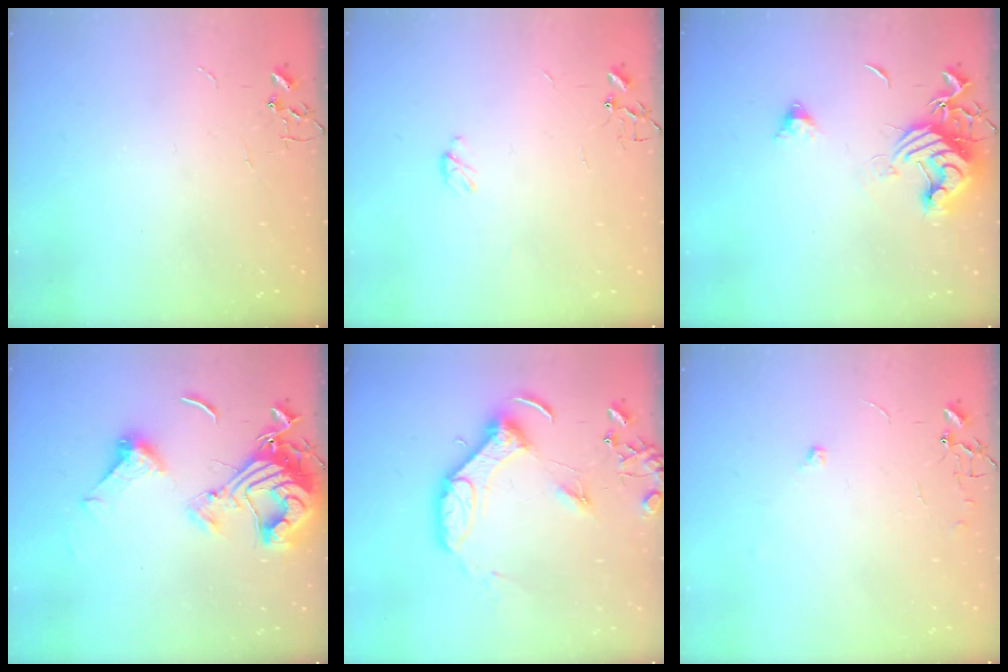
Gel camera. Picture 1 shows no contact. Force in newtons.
{"total": 3.3, "press": 3.3, "slide": 0.5}
{"total": 12.4, "press": 12.2, "slide": 1.7}
{"total": 17.0, "press": 17.0, "slide": 1.8}
{"total": 13.0, "press": 12.8, "slide": 1.9}
{"total": 6.6, "press": 6.5, "slide": 1.1}